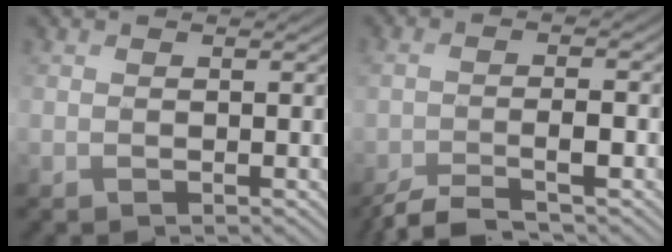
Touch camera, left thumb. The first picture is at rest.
{"total": 5.3, "force": [-3.8, 1.1, 3.6], "torque": [-0.062, -0.001, -0.075]}